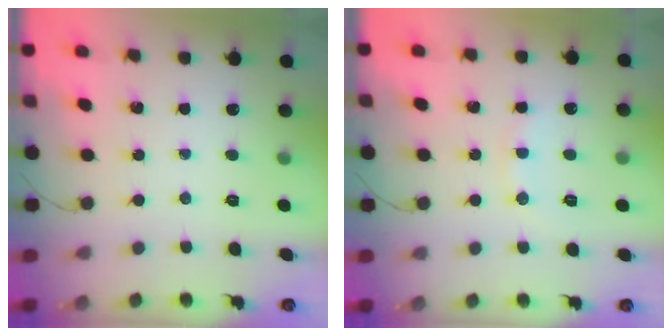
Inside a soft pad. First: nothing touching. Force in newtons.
{"total": 7.3, "press": 7.2, "slide": 1.1}